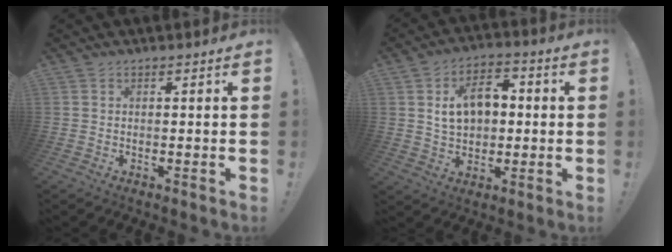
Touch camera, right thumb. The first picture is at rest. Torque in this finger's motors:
{"motor_torque": [1.70, 1.59, 0.14, 0.02, 0.03]}